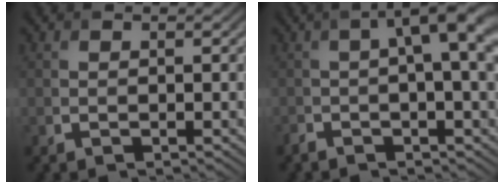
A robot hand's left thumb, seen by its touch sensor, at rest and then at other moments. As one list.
[{"total": 7.5, "force": [0.1, 1.8, 7.3], "torque": [-0.103, 0.009, -0.004]}]